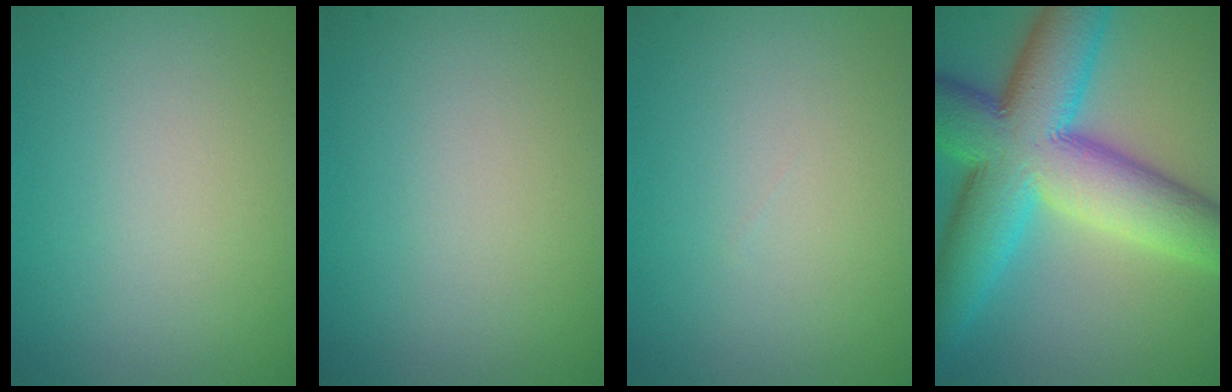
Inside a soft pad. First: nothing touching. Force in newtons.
{"total": 0.0}
{"total": 0.0}
{"total": 13.7, "press": 13.7, "slide": 0.2}